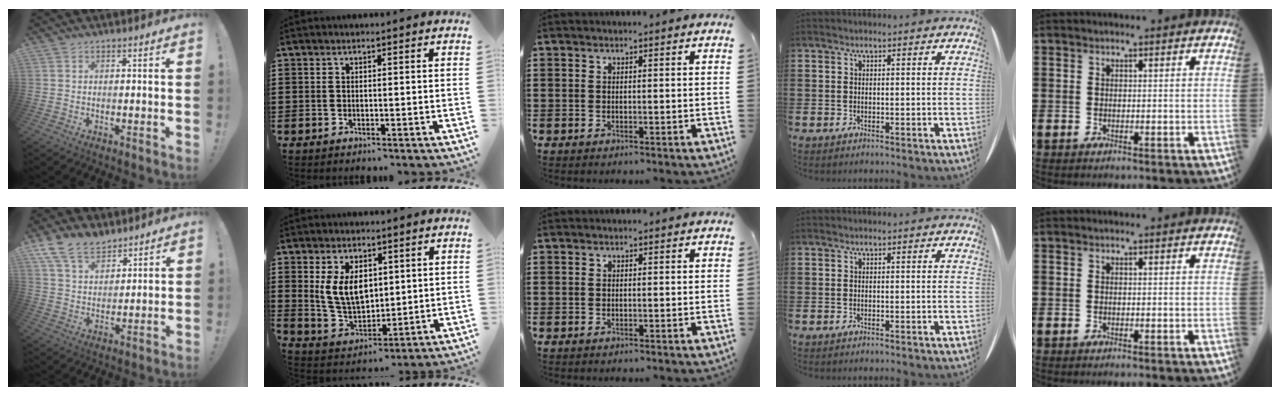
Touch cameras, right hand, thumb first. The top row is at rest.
{"thumb": {"total": 11.7, "force": [9.0, 6.0, 4.4], "torque": [-0.088, -0.050, 0.176]}, "index": {"total": 7.9, "force": [2.0, 5.1, 5.7], "torque": [-0.137, 0.009, 0.034]}}